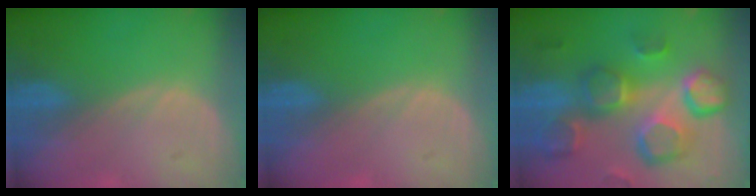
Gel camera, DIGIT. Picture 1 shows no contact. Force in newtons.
{"total": 0.0}
{"total": 13.2, "press": 11.5, "slide": 6.5}